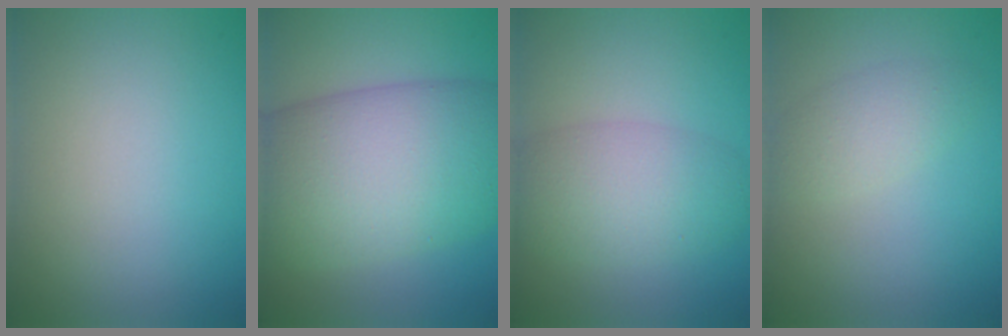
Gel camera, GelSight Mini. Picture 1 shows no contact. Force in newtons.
{"total": 13.7, "press": 13.7, "slide": 0.3}
{"total": 5.3, "press": 5.3, "slide": 0.2}
{"total": 2.3, "press": 2.3, "slide": 0.1}